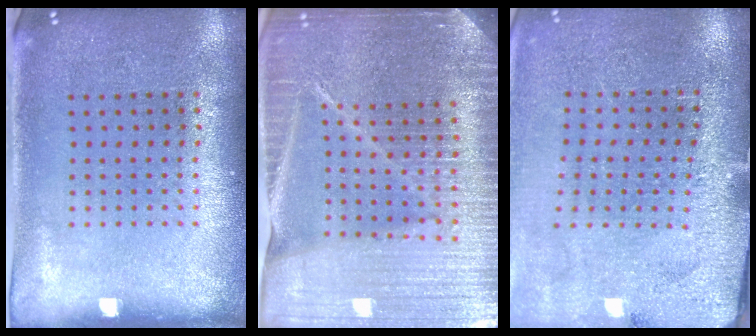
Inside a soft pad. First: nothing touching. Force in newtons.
{"total": 5.4, "press": 4.7, "slide": 2.5}
{"total": 3.1, "press": 3.0, "slide": 0.7}